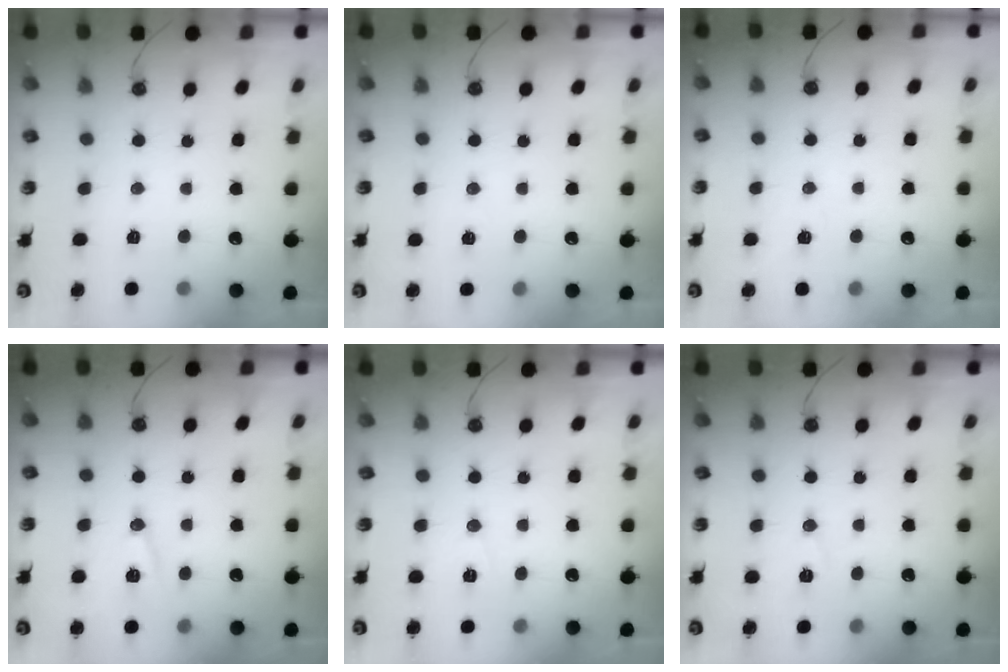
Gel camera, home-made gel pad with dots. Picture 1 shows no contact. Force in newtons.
{"total": 5.4, "press": 3.7, "slide": 3.9}
{"total": 3.9, "press": 3.4, "slide": 1.9}
{"total": 10.7, "press": 10.1, "slide": 3.3}
{"total": 5.8, "press": 3.7, "slide": 4.4}
{"total": 6.8, "press": 5.2, "slide": 4.4}